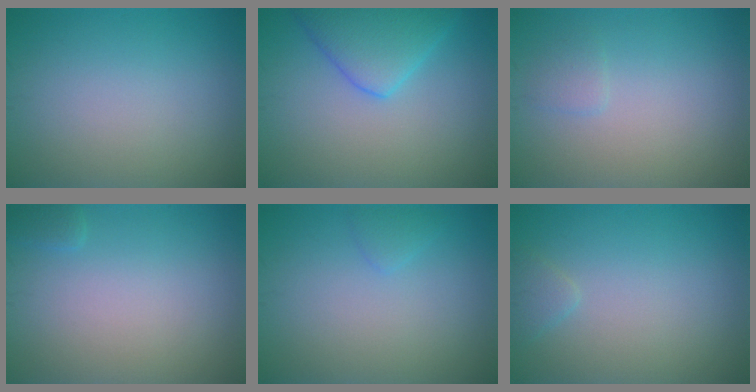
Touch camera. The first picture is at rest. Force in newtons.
{"total": 4.9, "press": 4.8, "slide": 0.3}
{"total": 0.9, "press": 0.9, "slide": 0.1}
{"total": 0.7, "press": 0.7, "slide": 0.1}
{"total": 0.9, "press": 0.9, "slide": 0.1}
{"total": 1.0, "press": 1.0, "slide": 0.1}